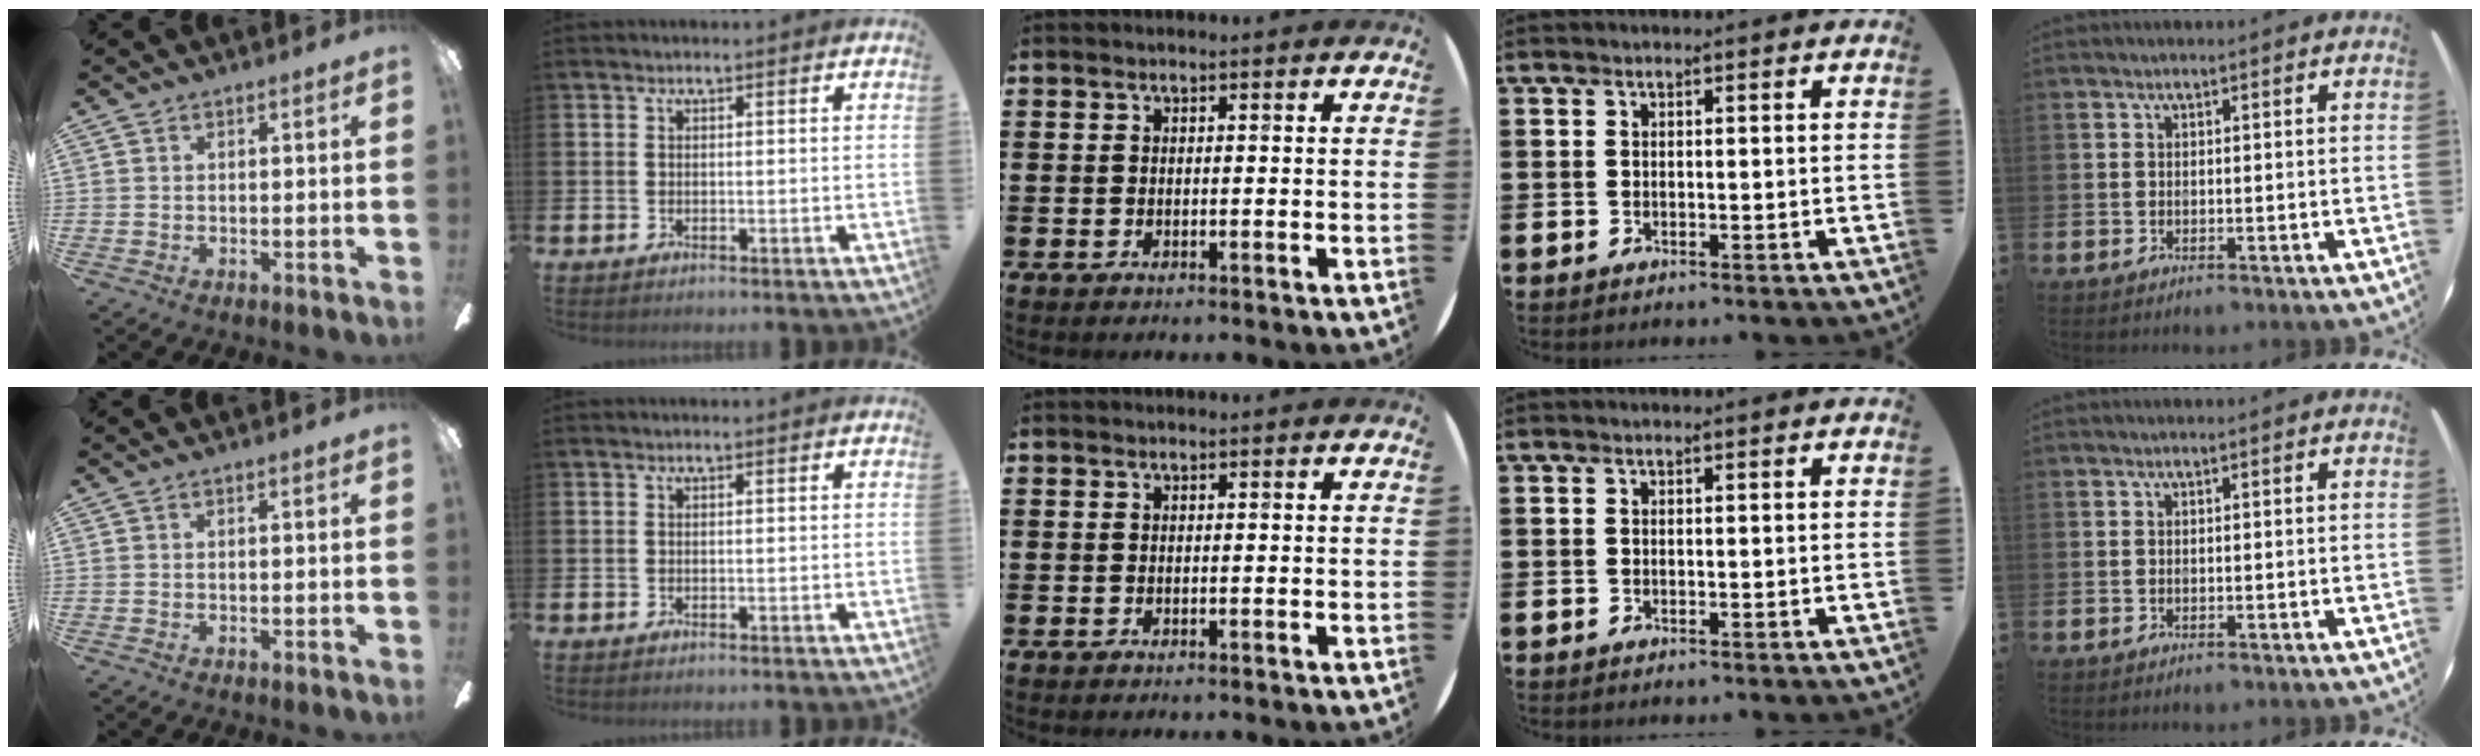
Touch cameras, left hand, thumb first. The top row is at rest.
{}